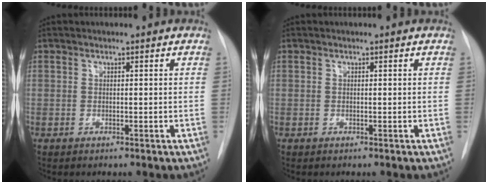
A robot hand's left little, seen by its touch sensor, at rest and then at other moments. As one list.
[{"total": 0.0}]